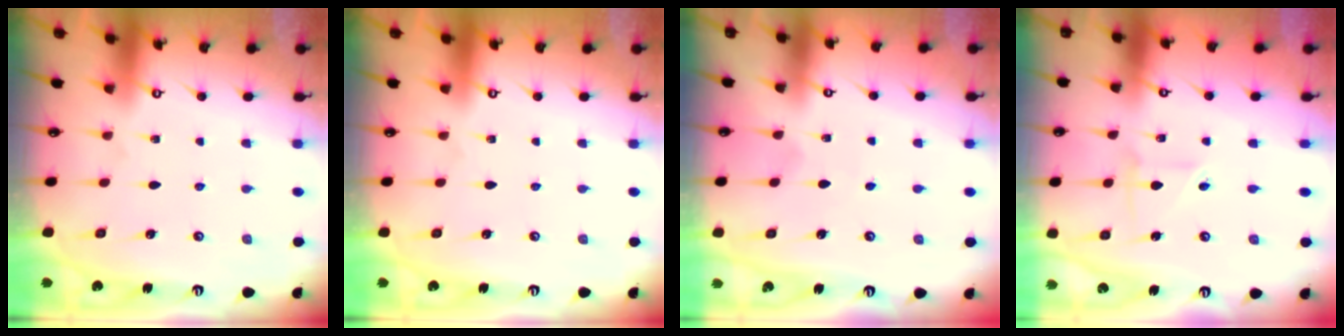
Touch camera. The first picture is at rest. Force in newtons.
{"total": 0.0}
{"total": 3.1, "press": 3.1, "slide": 0.2}
{"total": 2.7, "press": 2.5, "slide": 1.0}